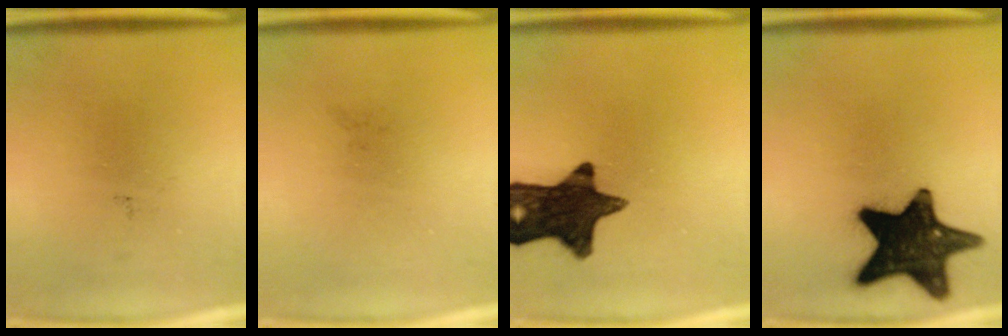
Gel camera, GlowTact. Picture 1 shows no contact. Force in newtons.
{"total": 0.0}
{"total": 15.2}
{"total": 18.2}